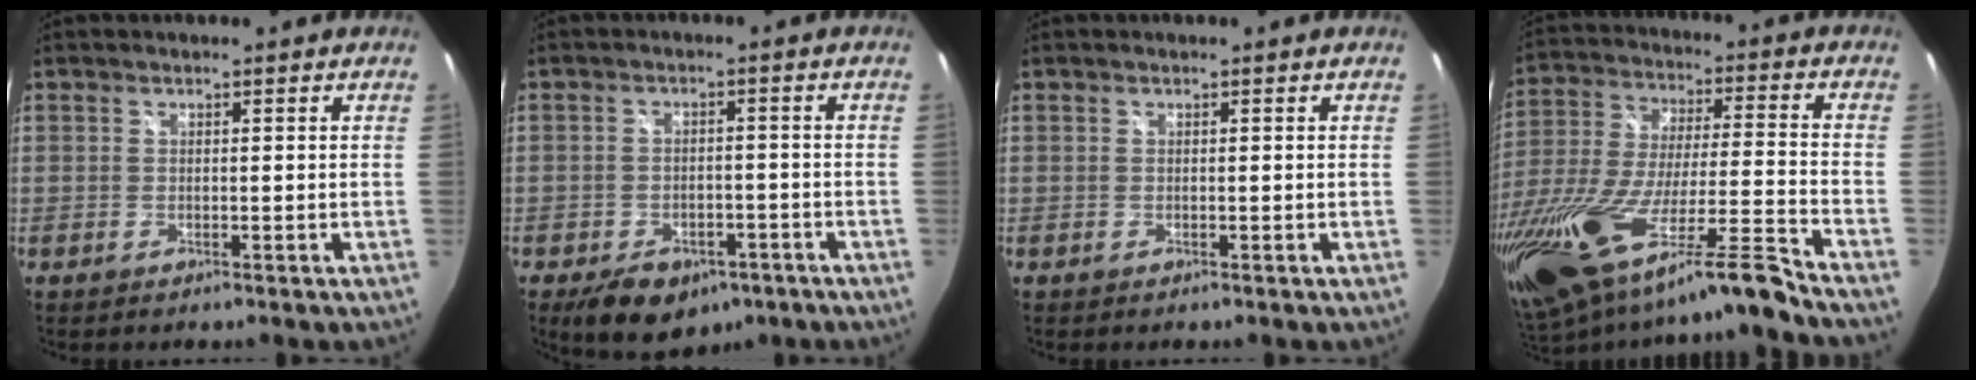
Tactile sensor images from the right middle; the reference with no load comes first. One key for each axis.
{"total": 10.4, "fx": -6.5, "fy": 6.2, "fz": 5.1, "tx": -0.109, "ty": -0.003, "tz": -0.081}
{"total": 0.0}
{"total": 23.4, "fx": -17.2, "fy": 1.2, "fz": 15.8, "tx": -0.292, "ty": -0.070, "tz": -0.295}